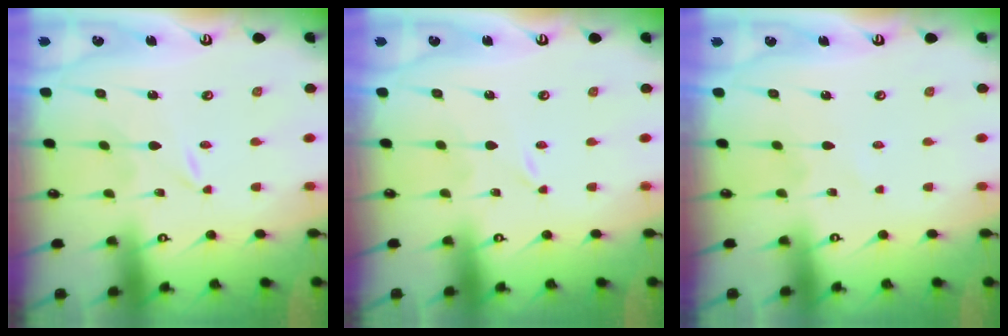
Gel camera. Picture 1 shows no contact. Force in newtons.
{"total": 0.0}
{"total": 1.1, "press": 1.1, "slide": 0.2}